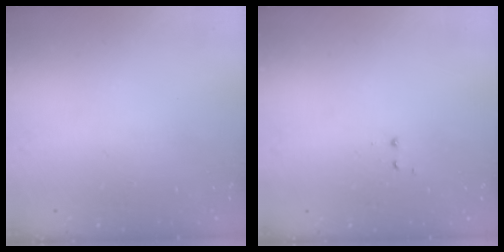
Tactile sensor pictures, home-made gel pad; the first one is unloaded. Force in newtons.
{"total": 1.2, "press": 1.1, "slide": 0.5}